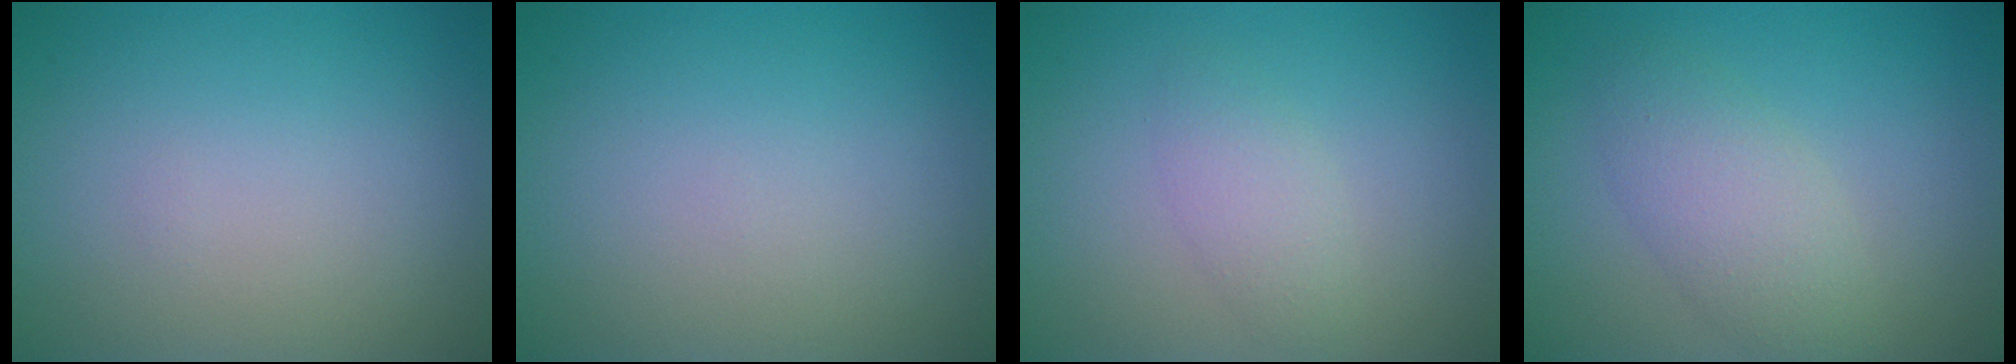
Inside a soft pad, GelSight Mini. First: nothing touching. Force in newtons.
{"total": 0.0}
{"total": 1.7, "press": 1.7, "slide": 0.1}
{"total": 3.6, "press": 3.5, "slide": 0.2}